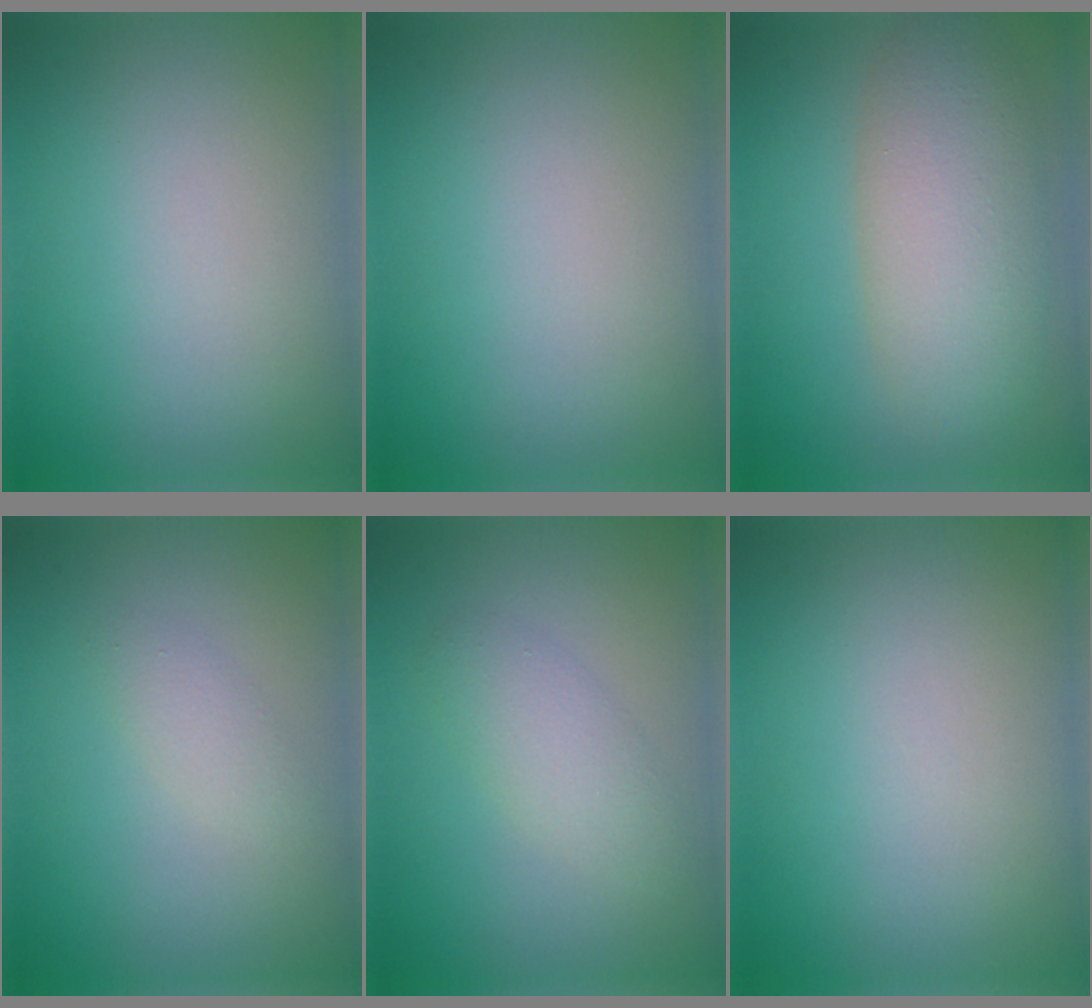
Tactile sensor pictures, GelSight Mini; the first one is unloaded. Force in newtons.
{"total": 0.0}
{"total": 6.3, "press": 6.3, "slide": 0.4}
{"total": 1.4, "press": 1.4, "slide": 0.1}
{"total": 2.8, "press": 2.8, "slide": 0.0}
{"total": 0.0}